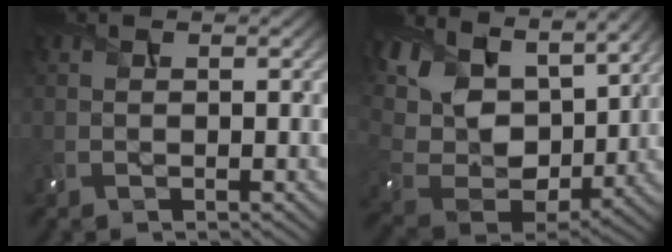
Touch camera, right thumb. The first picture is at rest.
{"total": 14.4, "force": [8.0, 8.4, 8.6], "torque": [-0.249, 0.024, 0.146]}